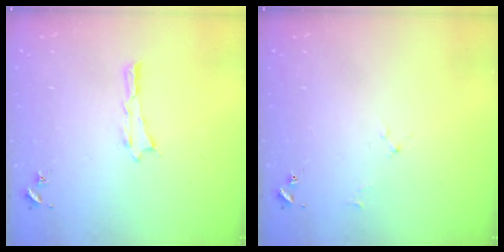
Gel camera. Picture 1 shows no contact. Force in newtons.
{"total": 1.7, "press": 1.6, "slide": 0.3}